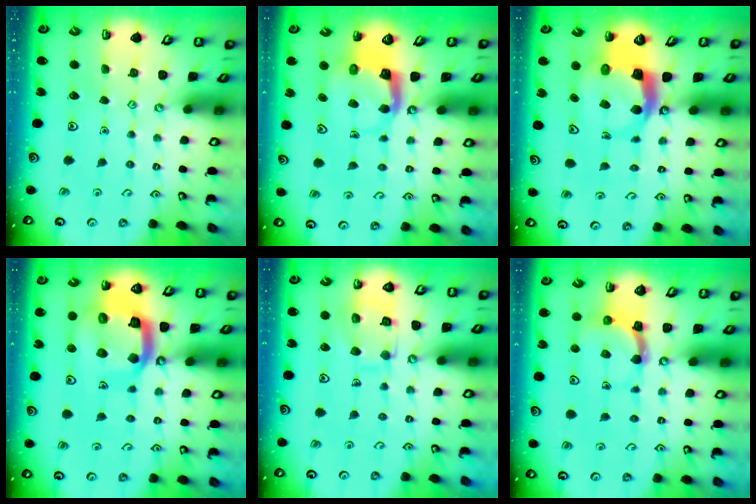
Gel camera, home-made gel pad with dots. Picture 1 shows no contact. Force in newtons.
{"total": 4.7, "press": 4.7, "slide": 0.5}
{"total": 6.1, "press": 6.0, "slide": 1.0}
{"total": 15.8, "press": 15.7, "slide": 1.9}
{"total": 11.5, "press": 11.4, "slide": 1.2}
{"total": 4.6, "press": 4.6, "slide": 0.8}